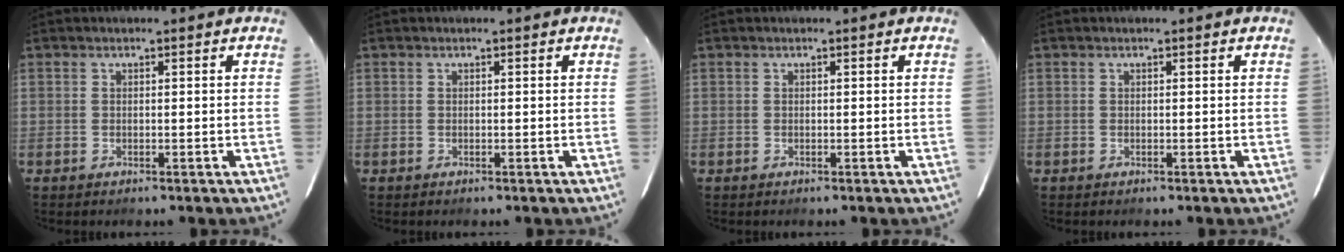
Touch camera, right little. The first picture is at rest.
{"total": 0.0}
{"total": 0.0}
{"total": 0.0}